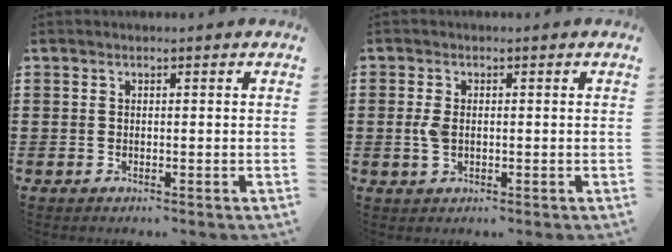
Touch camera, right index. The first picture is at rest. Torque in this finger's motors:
{"motor_torque": [0.93, 0.03, 0.21, 0.09]}